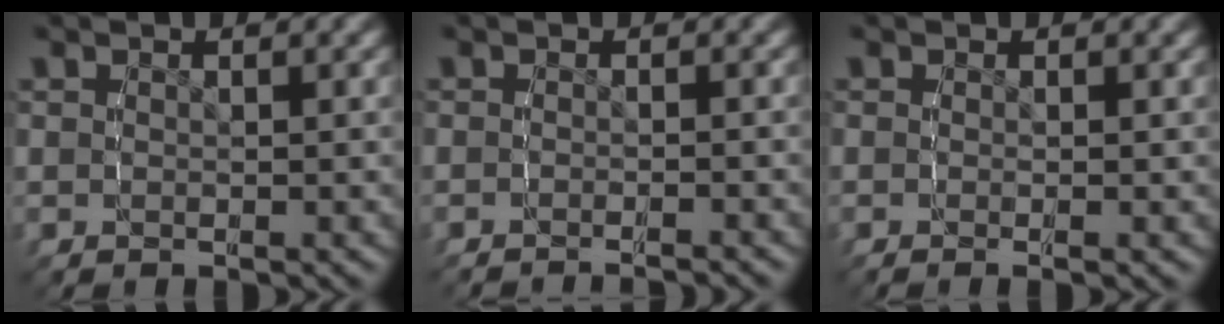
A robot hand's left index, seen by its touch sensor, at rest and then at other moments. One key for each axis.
{"total": 2.2, "fx": -2.2, "fy": 0.1, "fz": 0.4, "tx": -0.011, "ty": -0.007, "tz": -0.033}
{"total": 0.9, "fx": -0.6, "fy": -0.1, "fz": 0.7, "tx": -0.016, "ty": -0.009, "tz": -0.004}